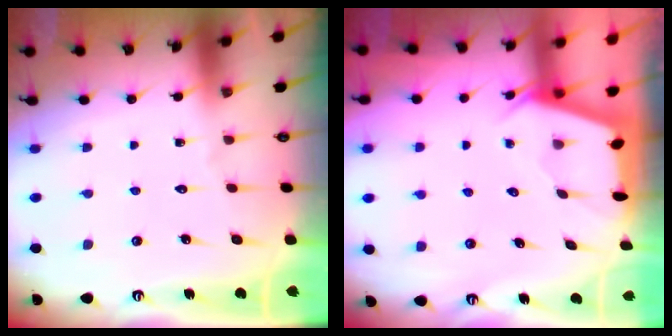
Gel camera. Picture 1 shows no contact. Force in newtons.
{"total": 2.1, "press": 2.0, "slide": 0.3}